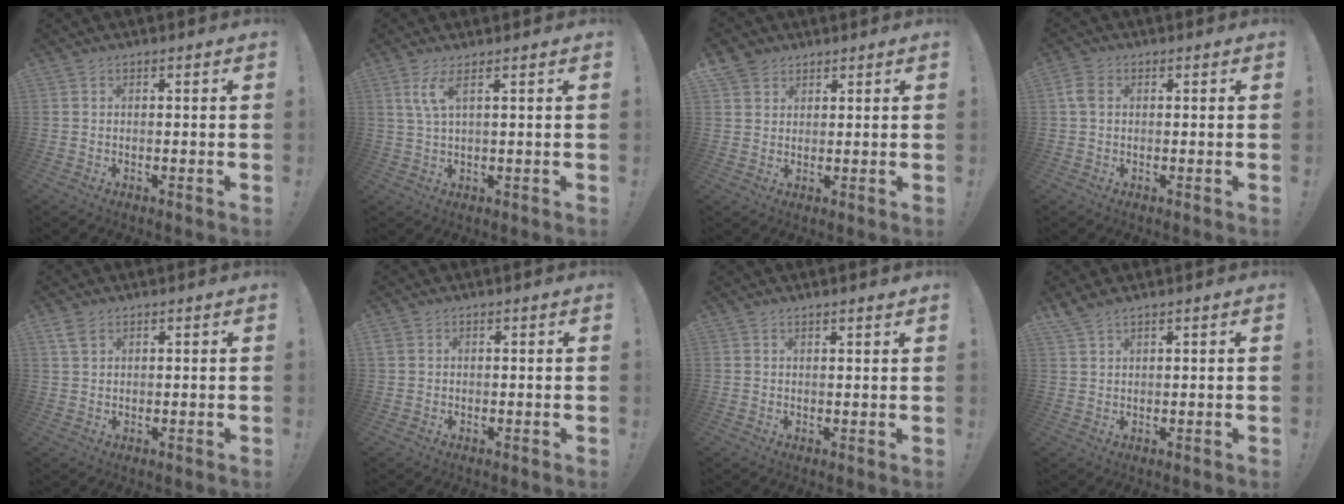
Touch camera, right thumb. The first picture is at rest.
{"total": 4.7, "force": [2.3, 0.6, 4.1], "torque": [-0.073, -0.007, 0.039]}
{"total": 4.1, "force": [2.8, 3.0, 0.6], "torque": [-0.014, -0.011, 0.053]}
{"total": 4.0, "force": [0.9, 2.7, 2.8], "torque": [-0.053, 0.003, 0.016]}
{"total": 3.4, "force": [2.1, 1.7, 2.1], "torque": [-0.035, -0.004, 0.040]}
{"total": 1.1, "force": [0.3, 1.1, 0.2], "torque": [-0.005, 0.002, 0.006]}
{"total": 1.3, "force": [1.2, -0.1, 0.6], "torque": [0.003, -0.009, 0.018]}
{"total": 2.8, "force": [2.5, 0.5, 1.3], "torque": [-0.033, -0.011, 0.048]}